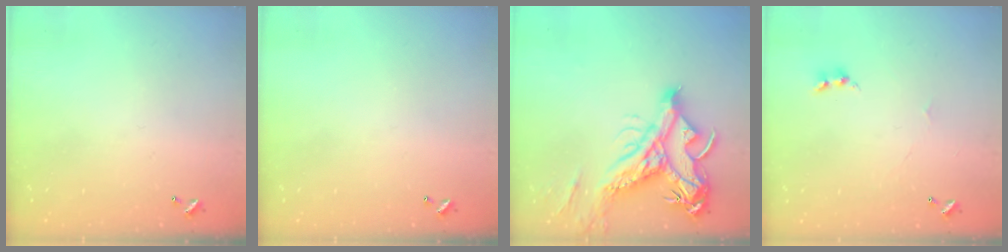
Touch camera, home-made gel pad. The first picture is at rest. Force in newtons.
{"total": 0.0}
{"total": 15.2, "press": 15.0, "slide": 2.6}
{"total": 2.1, "press": 2.0, "slide": 0.5}